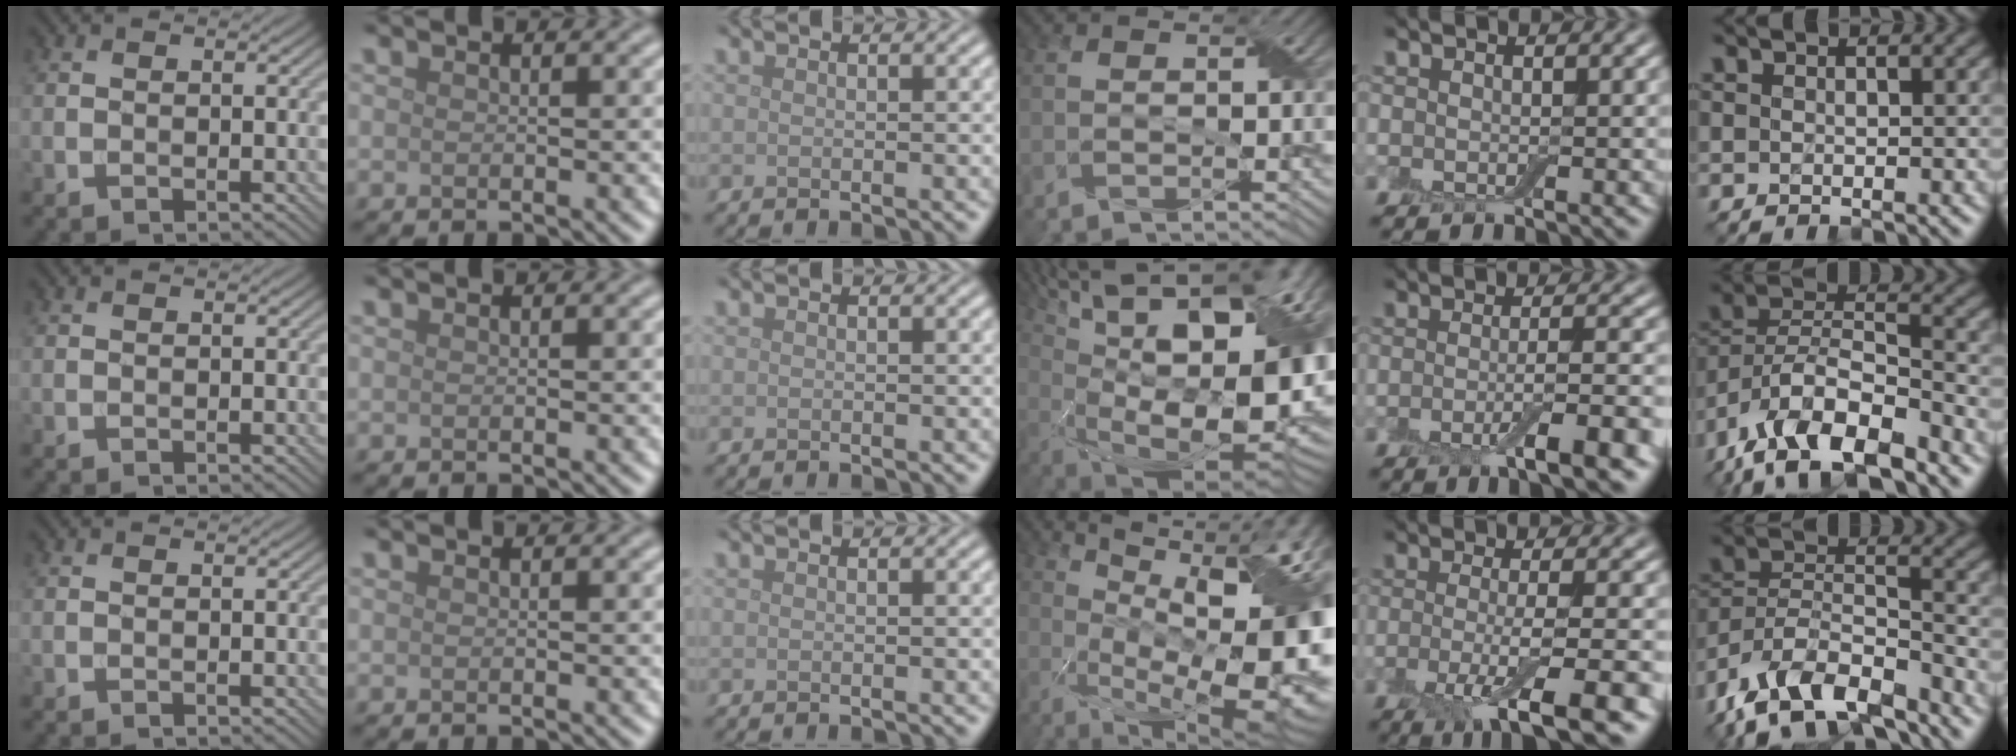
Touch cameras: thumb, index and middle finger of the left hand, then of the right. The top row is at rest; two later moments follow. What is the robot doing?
{"motion": "wrap", "object": "adhesive wrap"}